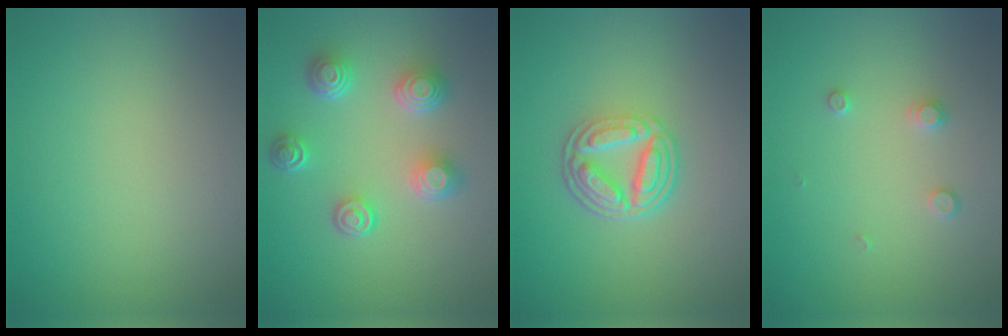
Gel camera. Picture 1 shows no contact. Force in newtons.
{"total": 4.9, "press": 3.7, "slide": 3.3}
{"total": 5.2, "press": 3.8, "slide": 3.5}
{"total": 1.3, "press": 1.3, "slide": 0.2}